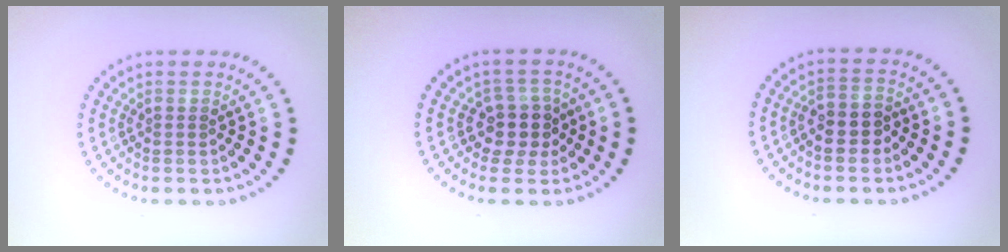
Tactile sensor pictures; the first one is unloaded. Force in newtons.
{"total": 3.0, "press": 2.5, "slide": 1.5}
{"total": 2.6, "press": 2.5, "slide": 0.8}